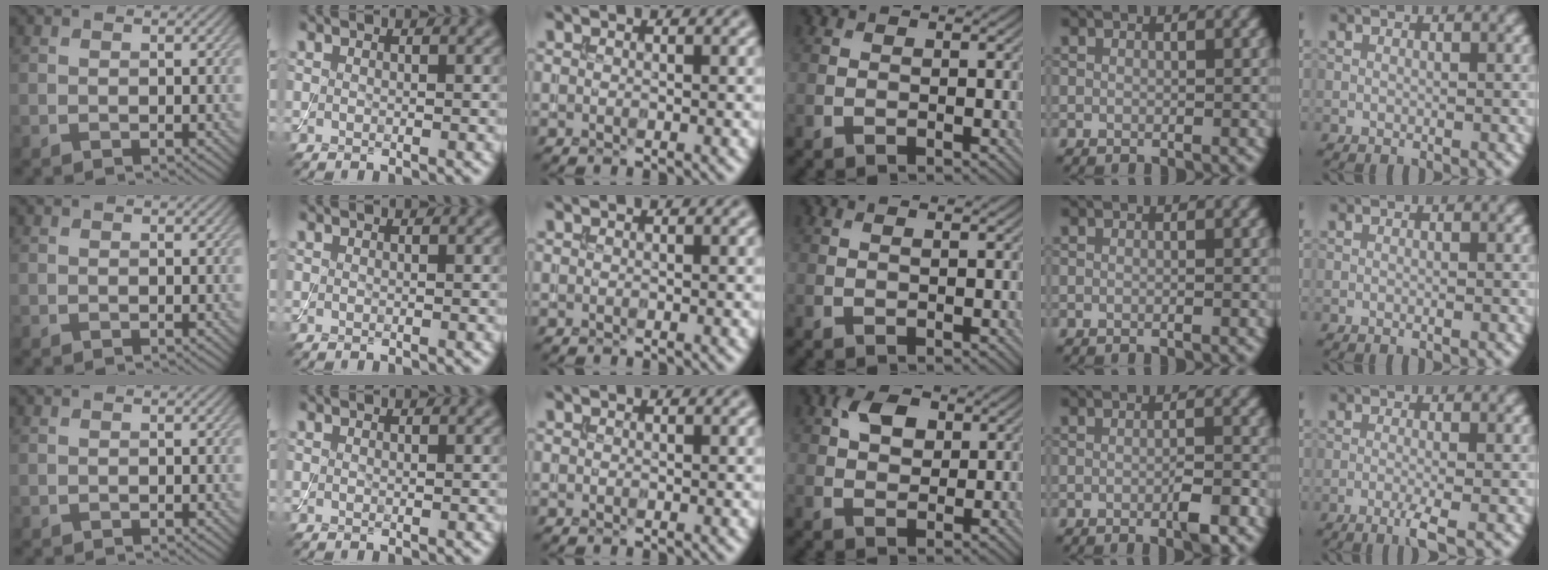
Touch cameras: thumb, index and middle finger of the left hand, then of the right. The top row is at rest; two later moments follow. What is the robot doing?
{"motion": "assemble", "object": "toy tower of hanoi"}